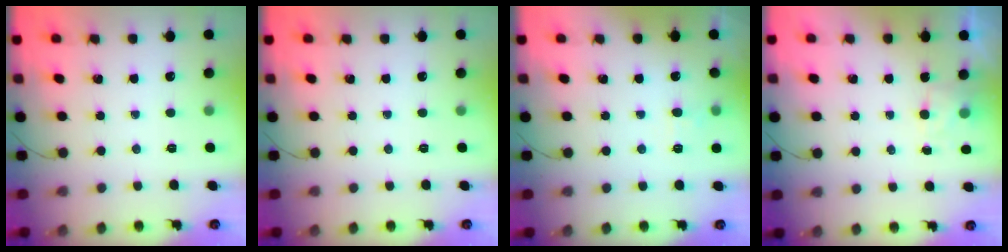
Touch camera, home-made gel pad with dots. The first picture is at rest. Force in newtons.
{"total": 0.0}
{"total": 3.5, "press": 3.2, "slide": 1.4}
{"total": 3.5, "press": 3.3, "slide": 1.1}